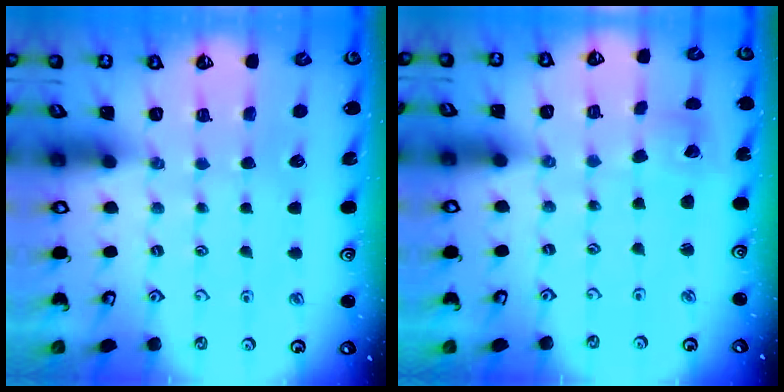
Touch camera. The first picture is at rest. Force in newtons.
{"total": 2.6, "press": 2.6, "slide": 0.2}